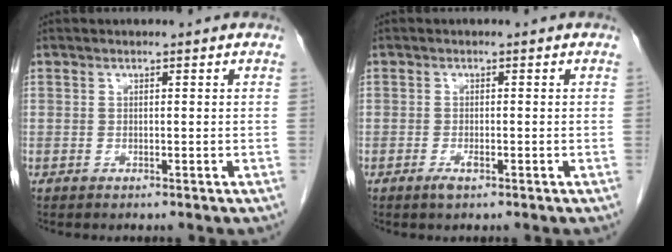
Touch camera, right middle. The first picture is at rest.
{"total": 1.4, "force": [-0.7, 0.3, 1.1], "torque": [-0.023, -0.001, -0.010]}